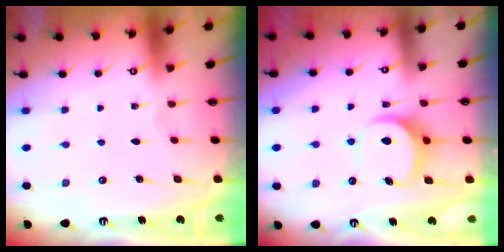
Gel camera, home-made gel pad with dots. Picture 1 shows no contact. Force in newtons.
{"total": 8.3, "press": 8.2, "slide": 0.9}